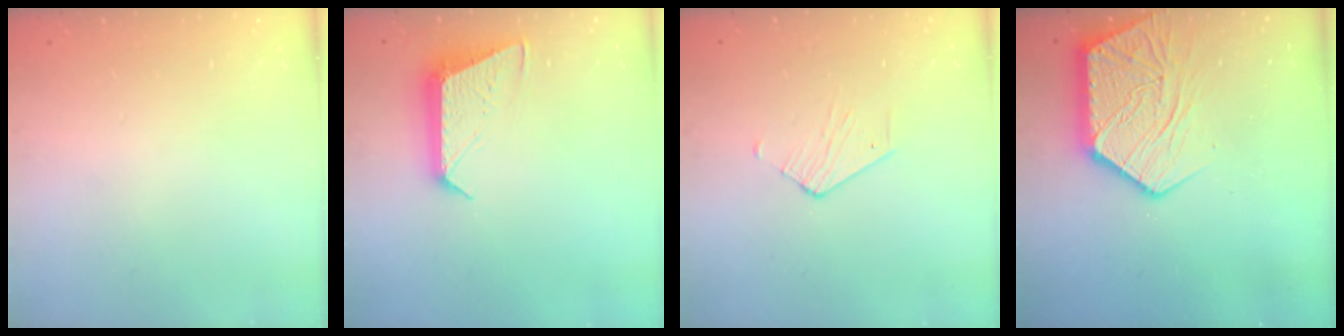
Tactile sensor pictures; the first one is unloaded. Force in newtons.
{"total": 10.4, "press": 10.4, "slide": 0.6}
{"total": 2.7, "press": 2.7, "slide": 0.3}
{"total": 16.7, "press": 16.7, "slide": 1.3}